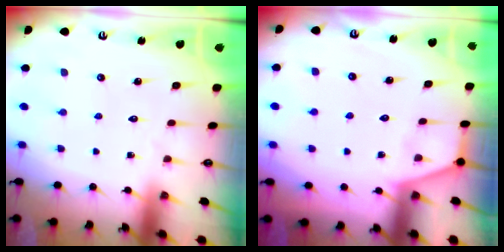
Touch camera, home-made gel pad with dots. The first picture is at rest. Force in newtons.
{"total": 2.6, "press": 2.6, "slide": 0.3}